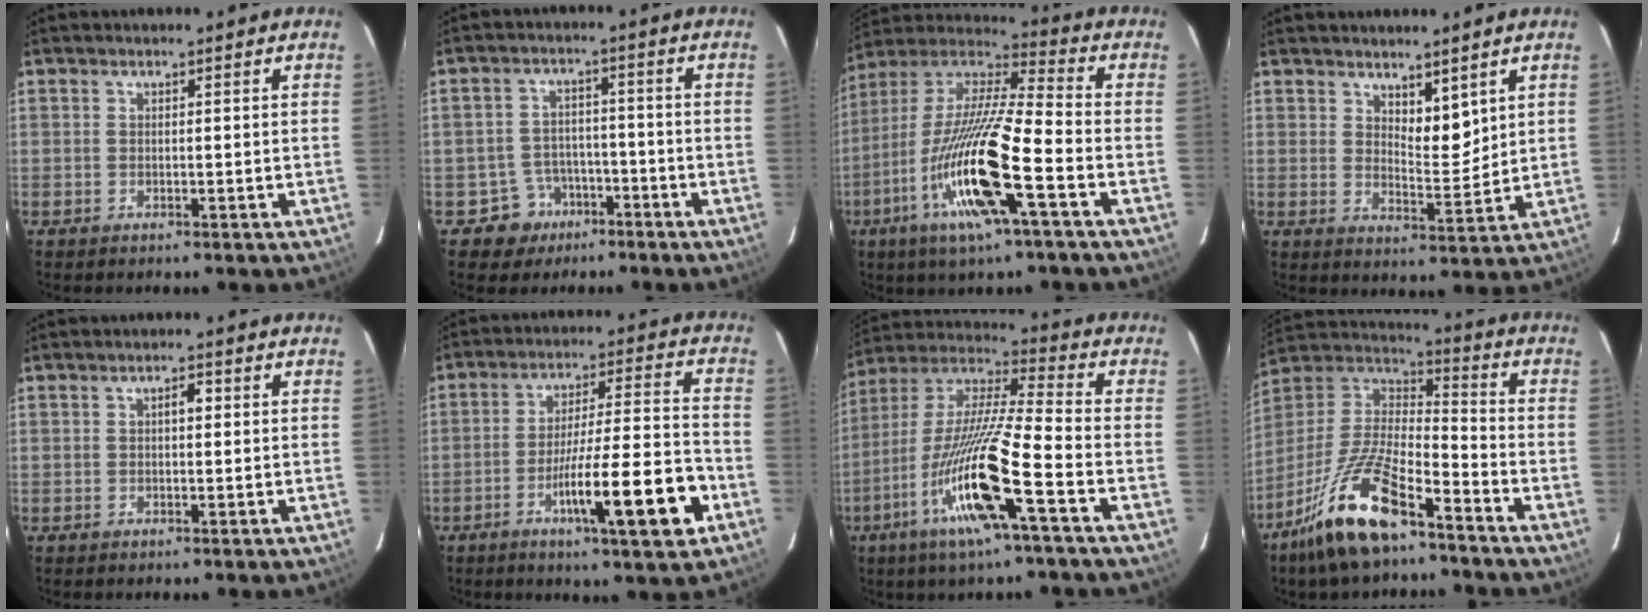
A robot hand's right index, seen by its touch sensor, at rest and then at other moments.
{"total": 5.7, "force": [-3.0, 4.8, 0.0], "torque": [0.009, 0.014, -0.041]}
{"total": 19.1, "force": [-7.0, 1.5, 17.7], "torque": [-0.371, -0.020, -0.136]}
{"total": 4.7, "force": [3.2, 1.8, 3.0], "torque": [-0.050, -0.012, 0.061]}
{"total": 1.7, "force": [0.3, 0.6, 1.5], "torque": [-0.025, 0.006, 0.003]}
{"total": 15.1, "force": [-6.4, 0.7, 13.7], "torque": [-0.223, -0.002, -0.099]}
{"total": 17.8, "force": [-7.3, 0.4, 16.2], "torque": [-0.334, -0.019, -0.142]}
{"total": 16.8, "force": [-11.1, 4.3, 11.8], "torque": [-0.254, -0.003, -0.207]}